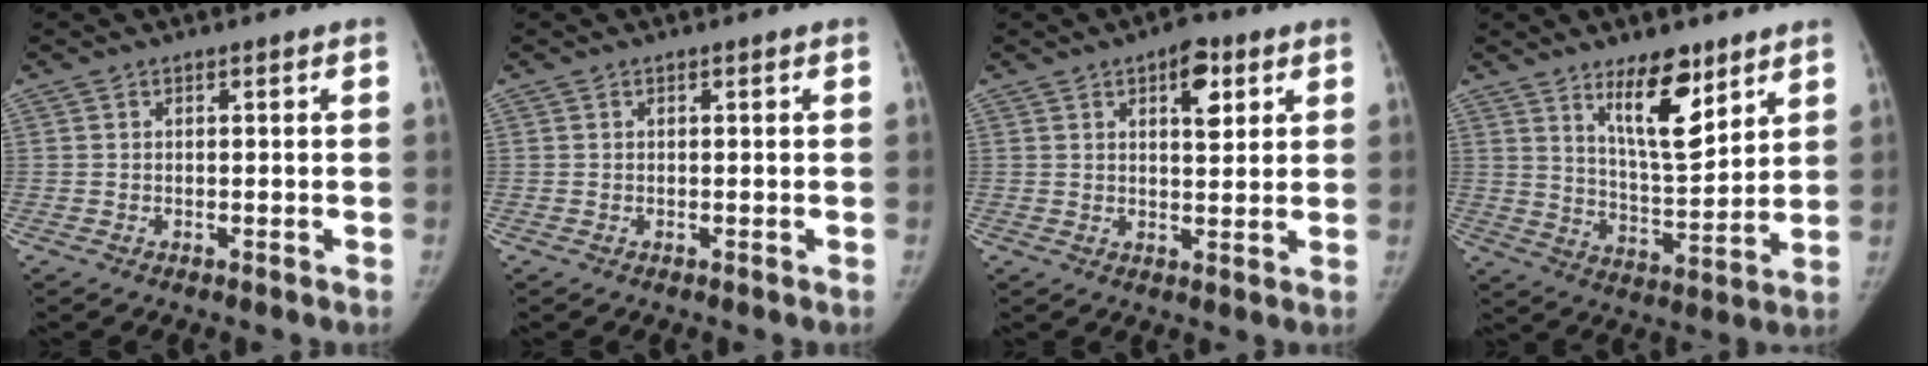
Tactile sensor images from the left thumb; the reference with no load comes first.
{"total": 0.0}
{"total": 6.4, "force": [3.0, 3.0, 4.7], "torque": [-0.047, -0.012, 0.039]}
{"total": 12.1, "force": [7.6, 4.2, 8.4], "torque": [-0.114, -0.061, 0.134]}